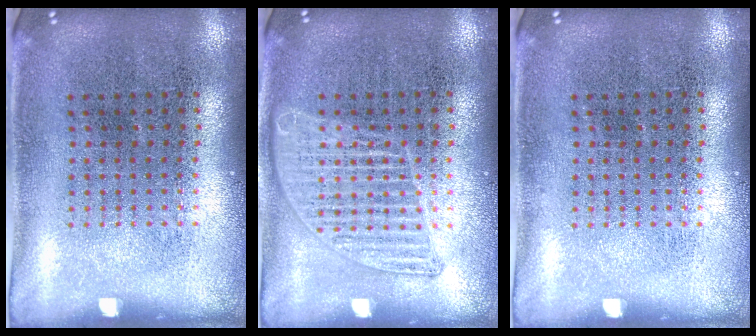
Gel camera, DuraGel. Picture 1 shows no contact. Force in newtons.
{"total": 2.1, "press": 2.1, "slide": 0.3}
{"total": 0.0}